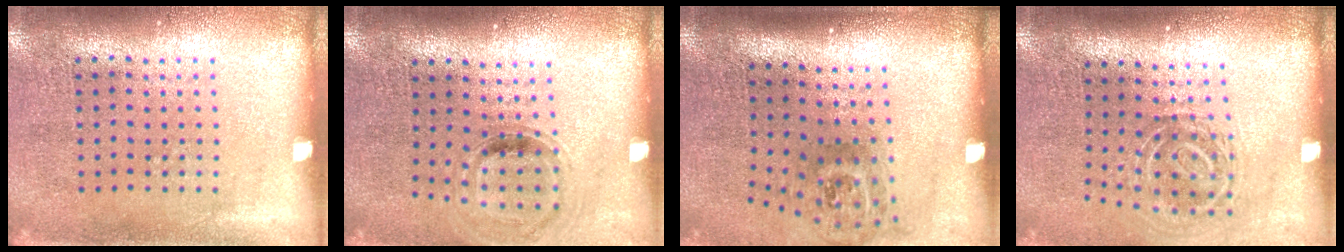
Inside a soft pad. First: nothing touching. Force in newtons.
{"total": 0.9, "press": 0.9, "slide": 0.2}
{"total": 1.9, "press": 1.2, "slide": 1.4}
{"total": 1.8, "press": 1.2, "slide": 1.4}